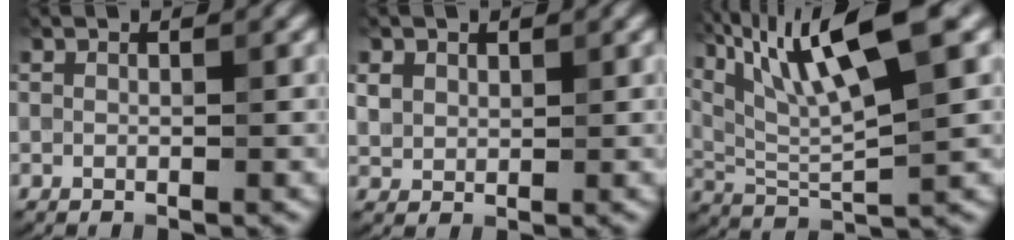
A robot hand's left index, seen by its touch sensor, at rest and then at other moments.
{"total": 1.6, "force": [0.8, 1.3, 0.5], "torque": [-0.015, -0.004, 0.019]}
{"total": 11.4, "force": [6.0, 2.2, 9.4], "torque": [-0.155, 0.015, 0.108]}